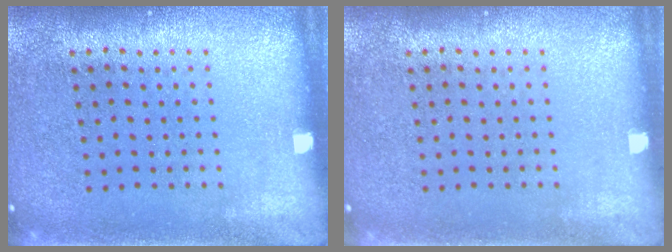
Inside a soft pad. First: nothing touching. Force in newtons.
{"total": 0.0}